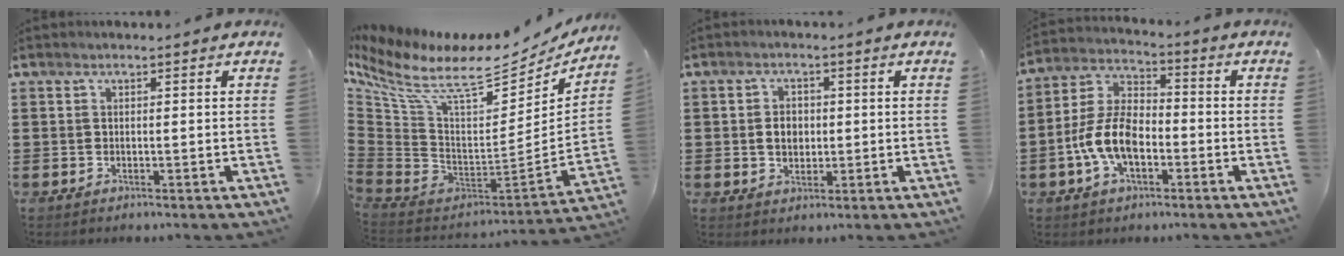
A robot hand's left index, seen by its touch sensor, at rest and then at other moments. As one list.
[{"total": 11.4, "force": [7.7, 3.2, 7.8], "torque": [-0.195, -0.070, 0.123]}, {"total": 3.4, "force": [0.1, 2.6, 2.2], "torque": [-0.042, 0.005, -0.004]}, {"total": 9.3, "force": [-3.2, 5.1, 7.1], "torque": [-0.176, 0.002, -0.068]}]